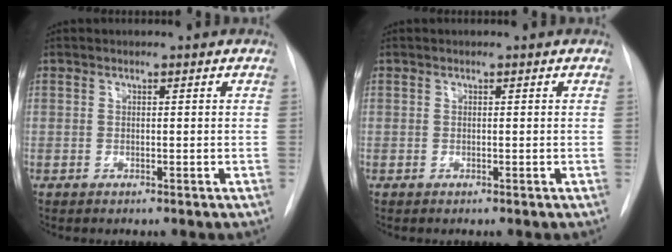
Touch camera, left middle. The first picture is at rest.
{"total": 0.0}